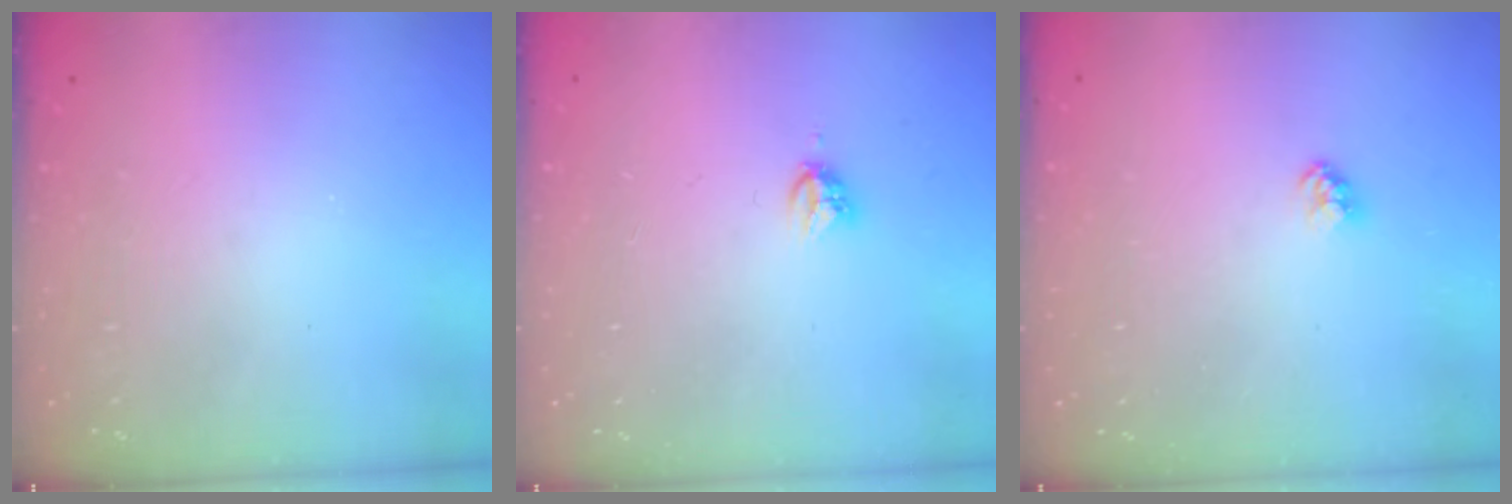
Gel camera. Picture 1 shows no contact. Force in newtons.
{"total": 3.9, "press": 3.9, "slide": 0.4}
{"total": 2.4, "press": 2.4, "slide": 0.1}